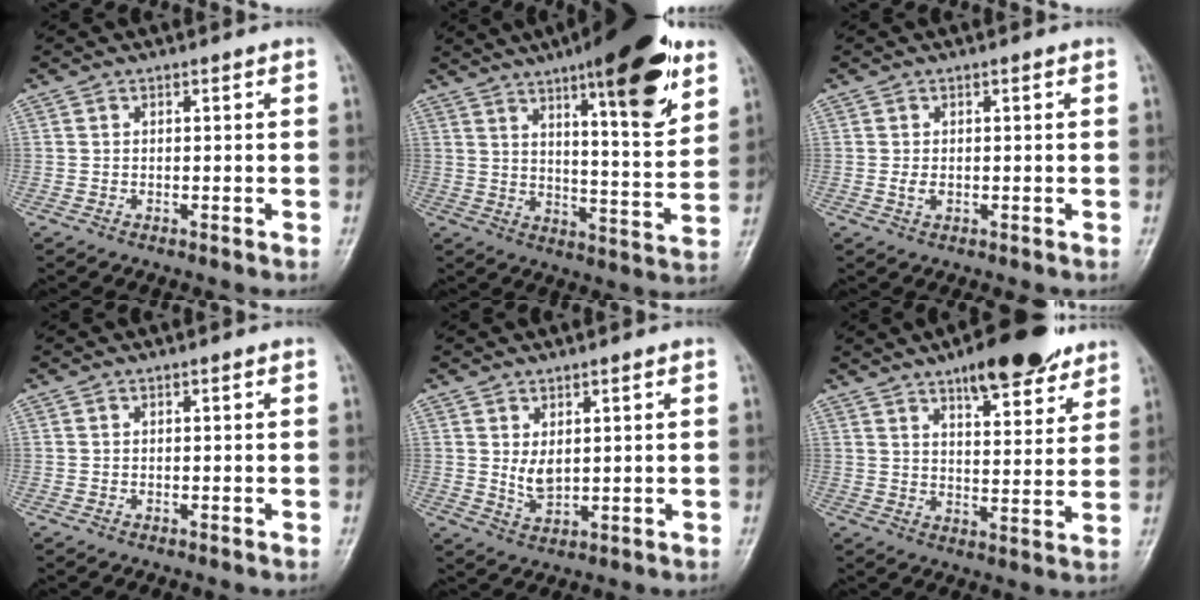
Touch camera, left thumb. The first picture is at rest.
{"total": 19.7, "force": [11.4, 4.6, 15.4], "torque": [-0.193, -0.058, 0.167]}
{"total": 1.7, "force": [0.0, 1.0, 1.4], "torque": [-0.025, -0.002, -0.002]}
{"total": 0.0}
{"total": 4.0, "force": [1.2, 2.1, 3.2], "torque": [-0.050, -0.018, 0.029]}
{"total": 13.5, "force": [9.2, 4.7, 8.7], "torque": [-0.087, -0.045, 0.135]}